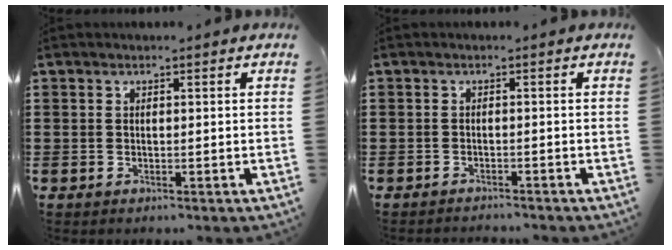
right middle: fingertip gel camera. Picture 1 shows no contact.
{"total": 1.0, "force": [-1.0, 0.0, 0.0], "torque": [-0.003, 0.002, -0.022]}